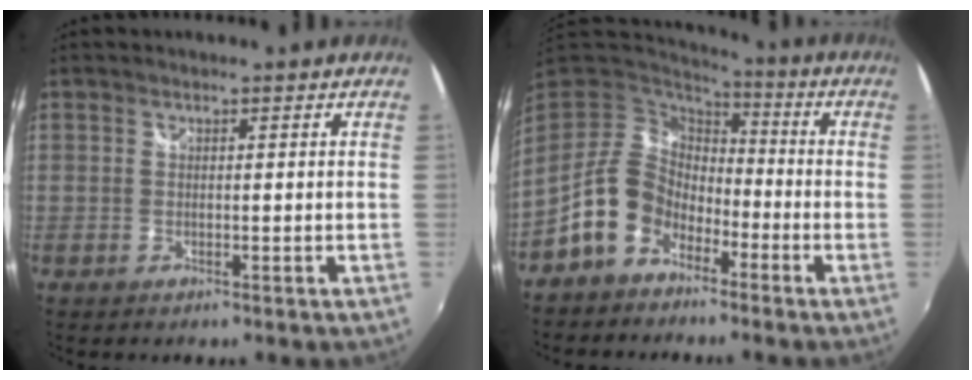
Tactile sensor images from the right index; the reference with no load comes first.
{"total": 11.9, "force": [-6.5, 8.5, 5.1], "torque": [-0.112, 0.021, -0.117]}